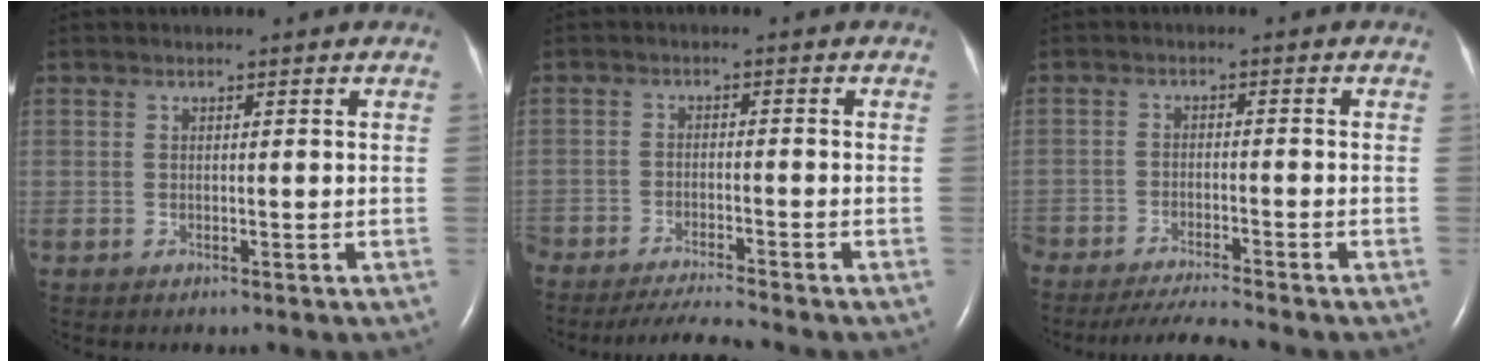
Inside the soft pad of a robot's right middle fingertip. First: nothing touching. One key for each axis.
{"total": 6.0, "fx": -5.7, "fy": -1.0, "fz": 1.8, "tx": -0.026, "ty": -0.019, "tz": -0.102}
{"total": 6.6, "fx": -6.2, "fy": -0.9, "fz": 2.1, "tx": -0.031, "ty": -0.020, "tz": -0.109}